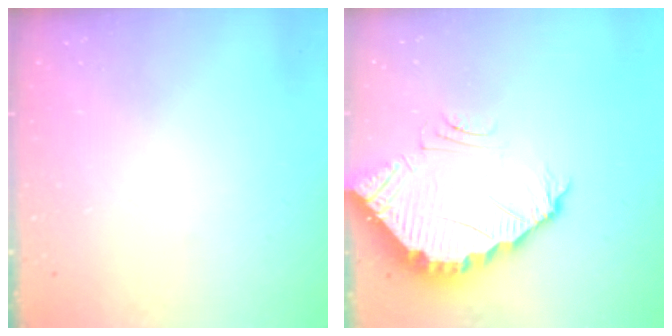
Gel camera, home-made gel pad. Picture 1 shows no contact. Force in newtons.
{"total": 4.0, "press": 3.9, "slide": 0.3}